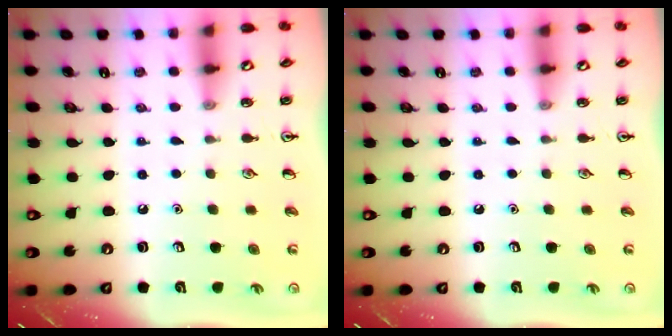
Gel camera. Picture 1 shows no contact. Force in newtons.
{"total": 0.0}